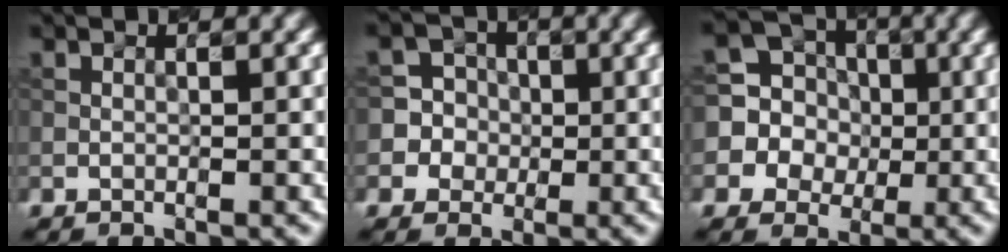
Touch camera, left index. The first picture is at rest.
{"total": 6.0, "force": [-0.4, 5.9, 0.9], "torque": [-0.010, 0.027, -0.014]}
{"total": 8.7, "force": [1.0, 8.2, 2.8], "torque": [-0.082, 0.033, -0.004]}